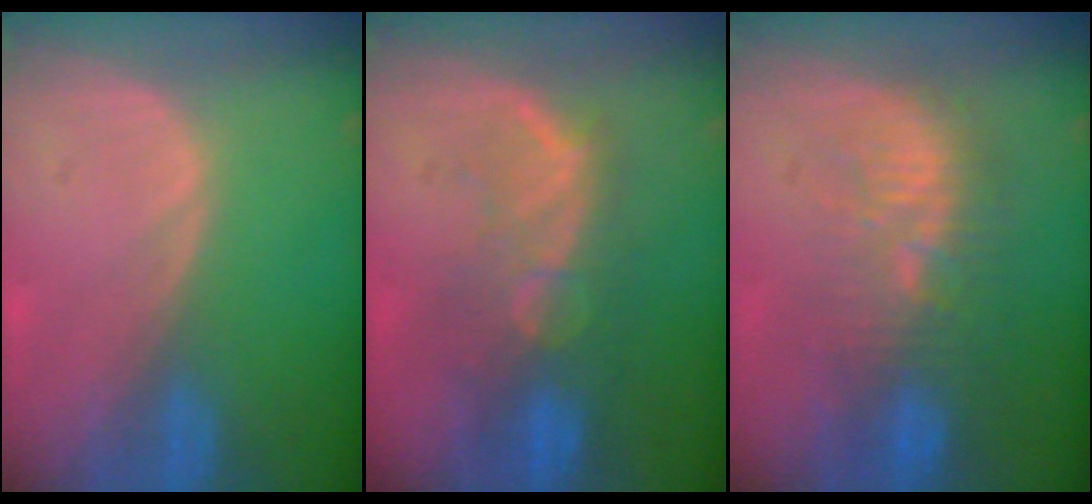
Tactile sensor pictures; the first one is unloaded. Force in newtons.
{"total": 10.1, "press": 8.6, "slide": 5.4}
{"total": 9.7, "press": 9.1, "slide": 3.4}